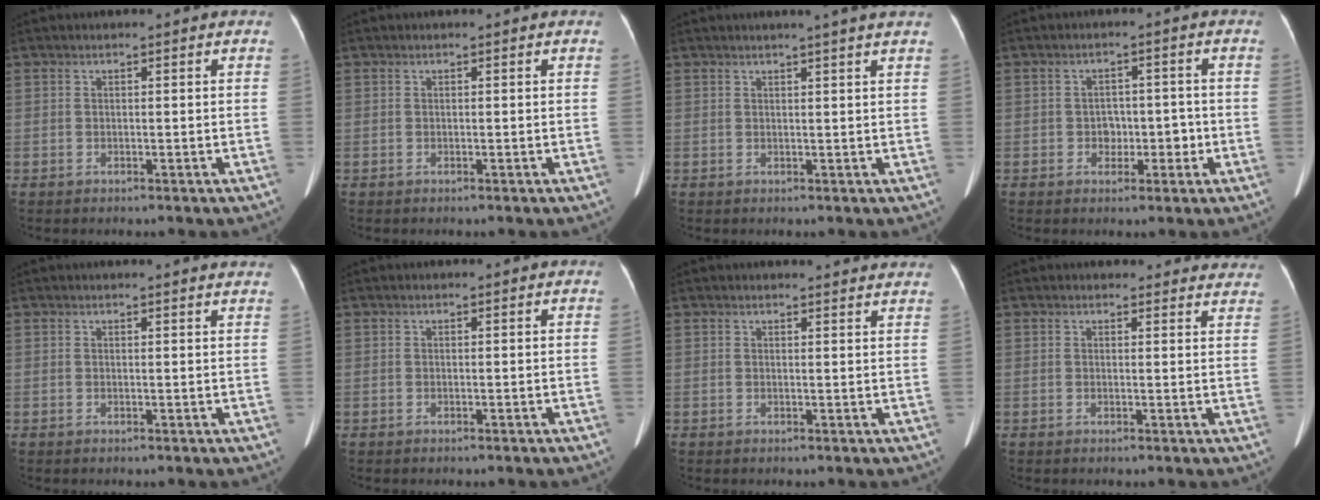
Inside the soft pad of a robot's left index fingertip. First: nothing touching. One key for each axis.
{"total": 0.0}
{"total": 4.1, "fx": 3.5, "fy": -0.9, "fz": 2.0, "tx": -0.026, "ty": 0.006, "tz": 0.035}
{"total": 3.7, "fx": -1.0, "fy": 2.7, "fz": 2.3, "tx": -0.029, "ty": 0.015, "tz": -0.010}
{"total": 4.4, "fx": 4.2, "fy": 0.1, "fz": 1.2, "tx": -0.016, "ty": 0.004, "tz": 0.033}
{"total": 0.0}
{"total": 5.6, "fx": 5.5, "fy": 0.4, "fz": 1.1, "tx": -0.009, "ty": 0.001, "tz": 0.043}
{"total": 10.3, "fx": 9.8, "fy": 3.1, "fz": 1.3, "tx": 0.024, "ty": -0.003, "tz": 0.080}